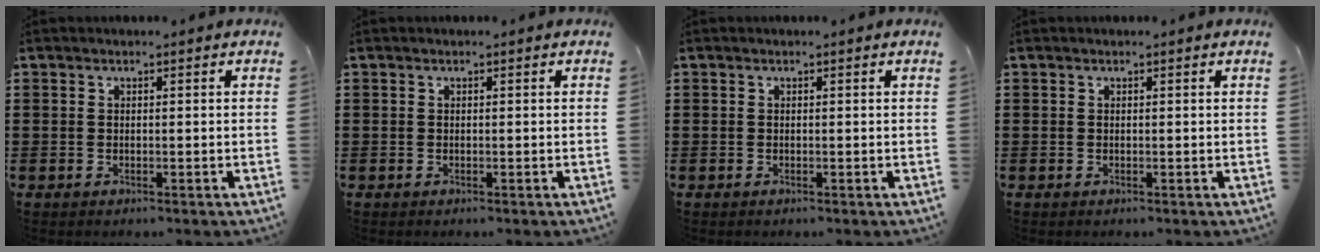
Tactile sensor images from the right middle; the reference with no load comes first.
{"total": 0.0}
{"total": 0.0}
{"total": 0.0}